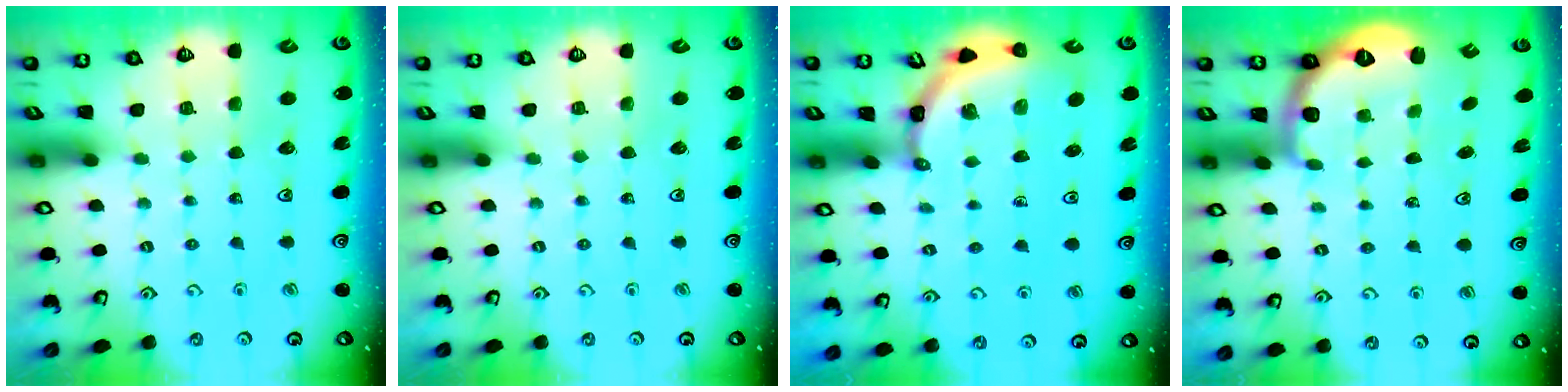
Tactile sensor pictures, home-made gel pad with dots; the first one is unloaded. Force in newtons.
{"total": 0.0}
{"total": 3.5, "press": 3.5, "slide": 0.3}
{"total": 2.6, "press": 1.6, "slide": 2.1}